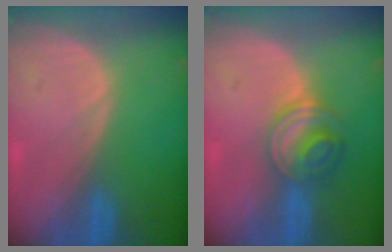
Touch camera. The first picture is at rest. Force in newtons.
{"total": 5.8, "press": 5.5, "slide": 1.9}